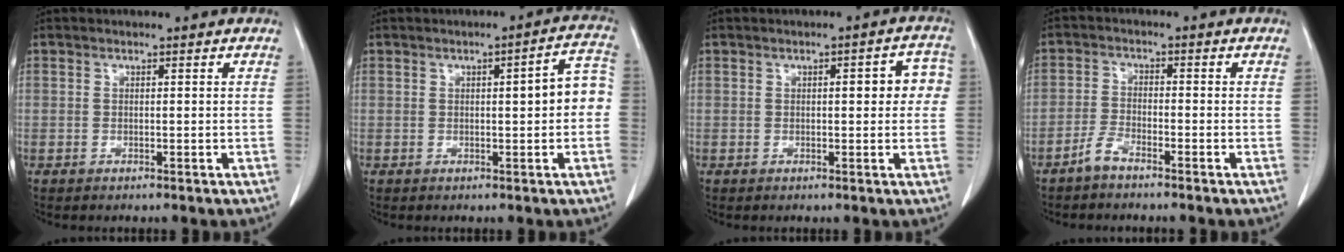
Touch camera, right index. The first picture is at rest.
{"total": 5.6, "force": [0.0, 1.2, 5.5], "torque": [-0.067, 0.024, -0.003]}
{"total": 4.9, "force": [0.6, 1.7, 4.5], "torque": [-0.047, 0.018, 0.003]}
{"total": 2.9, "force": [-2.5, 0.6, 1.4], "torque": [-0.035, -0.001, -0.050]}